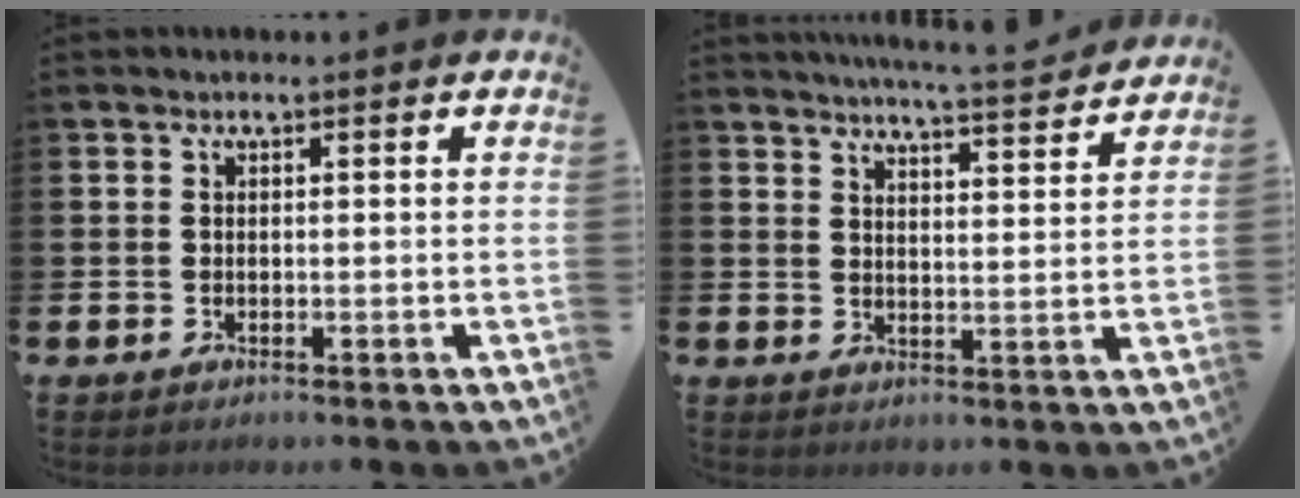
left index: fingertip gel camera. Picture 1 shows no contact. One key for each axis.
{"total": 5.6, "fx": 5.5, "fy": -0.6, "fz": 1.0, "tx": -0.024, "ty": -0.039, "tz": 0.094}